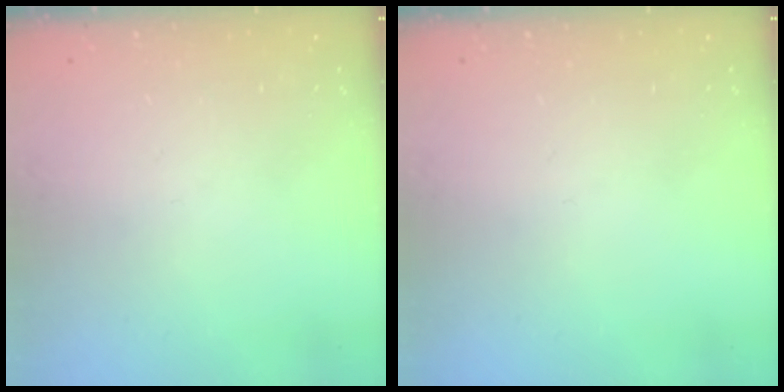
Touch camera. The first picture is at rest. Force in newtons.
{"total": 0.0}